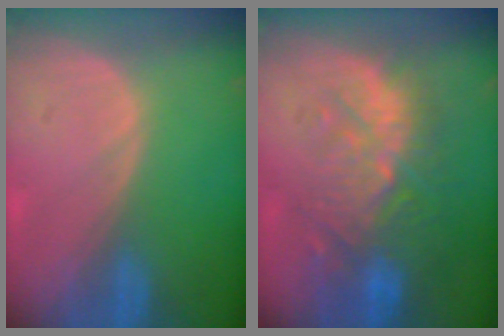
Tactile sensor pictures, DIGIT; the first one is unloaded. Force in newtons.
{"total": 11.0, "press": 9.9, "slide": 4.7}